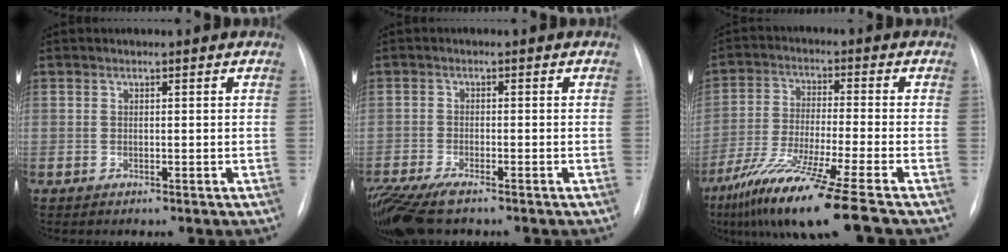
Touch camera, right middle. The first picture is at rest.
{"total": 9.8, "force": [-7.5, 2.1, 5.9], "torque": [-0.113, -0.020, -0.130]}
{"total": 14.1, "force": [-9.9, -1.3, 10.0], "torque": [-0.193, -0.050, -0.173]}